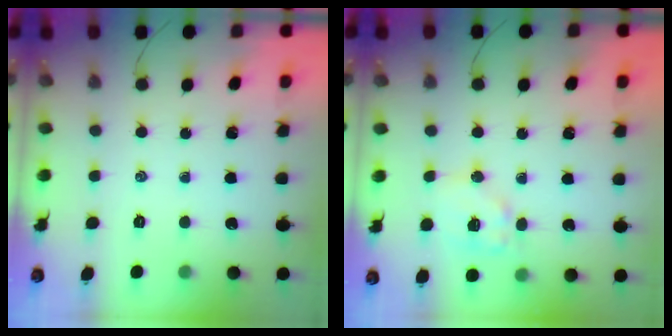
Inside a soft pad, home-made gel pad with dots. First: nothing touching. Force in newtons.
{"total": 10.1, "press": 10.0, "slide": 1.5}